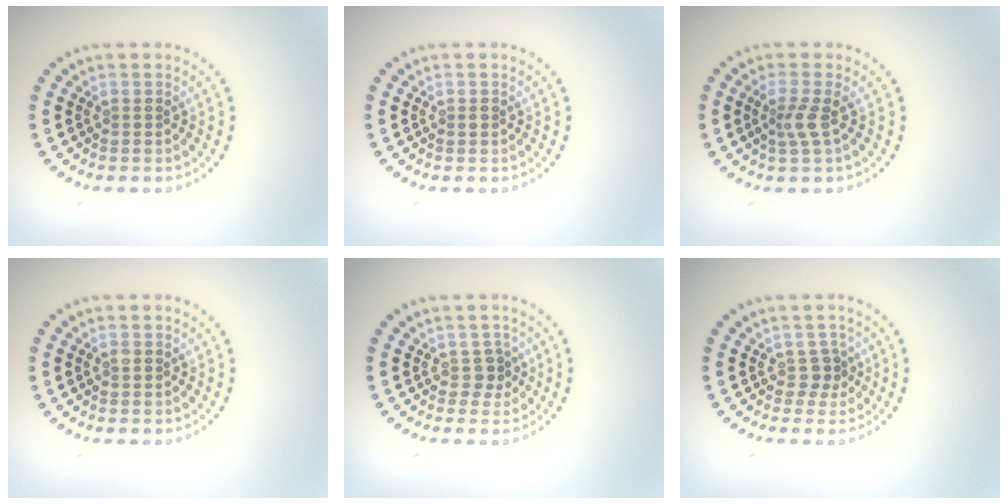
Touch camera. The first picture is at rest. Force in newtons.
{"total": 0.6, "press": 0.6, "slide": 0.1}
{"total": 2.0, "press": 1.5, "slide": 1.3}
{"total": 0.5, "press": 0.5, "slide": 0.2}
{"total": 1.3, "press": 1.1, "slide": 0.8}
{"total": 1.5, "press": 1.0, "slide": 1.1}